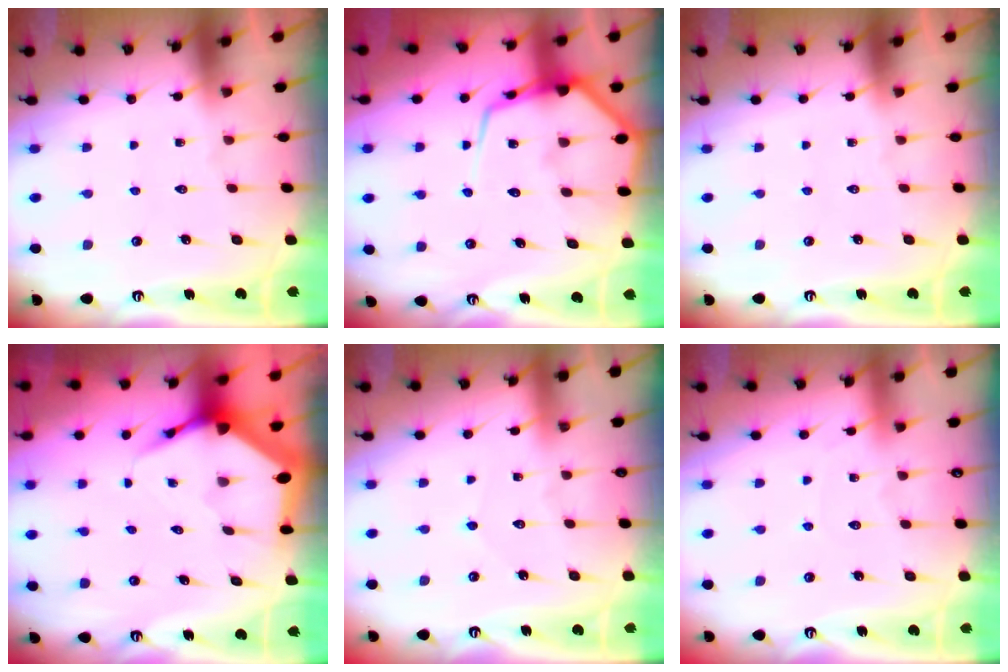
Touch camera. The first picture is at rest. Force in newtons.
{"total": 12.7, "press": 12.7, "slide": 1.3}
{"total": 0.0}
{"total": 5.6, "press": 5.5, "slide": 0.8}
{"total": 2.6, "press": 2.6, "slide": 0.2}
{"total": 3.0, "press": 2.9, "slide": 0.4}